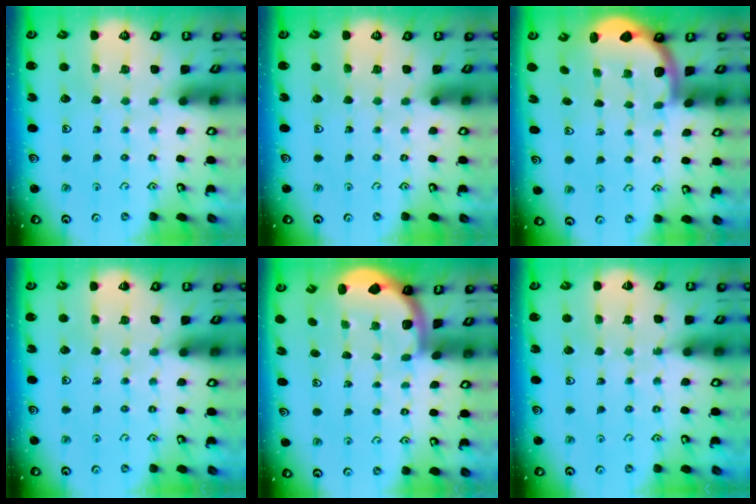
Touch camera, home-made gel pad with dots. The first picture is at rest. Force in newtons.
{"total": 0.0}
{"total": 2.2, "press": 2.1, "slide": 0.5}
{"total": 5.0, "press": 4.8, "slide": 1.3}
{"total": 1.9, "press": 1.8, "slide": 0.5}
{"total": 6.7, "press": 6.4, "slide": 1.8}